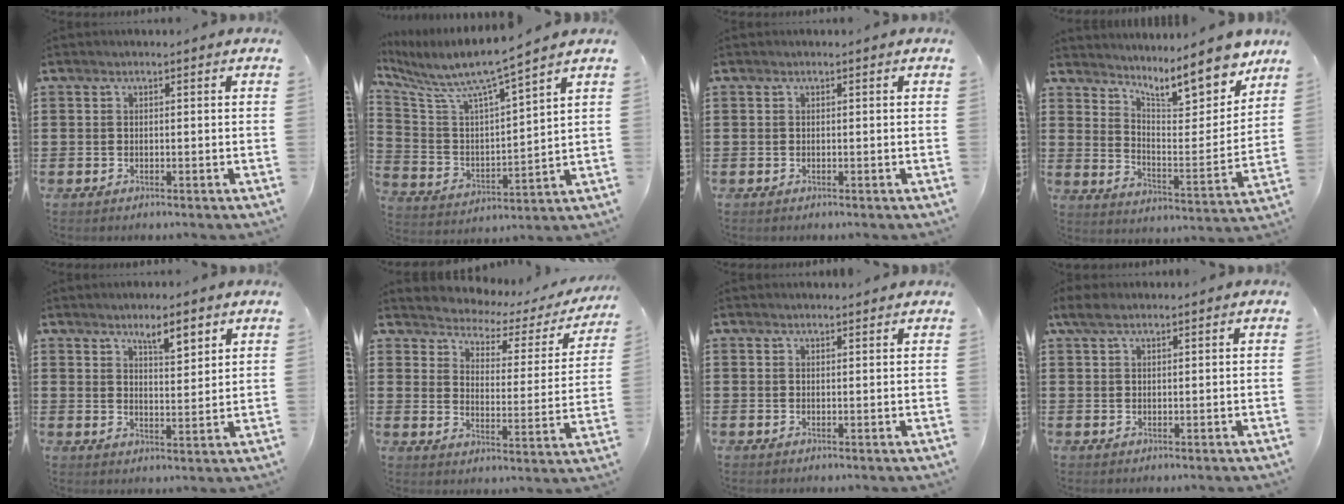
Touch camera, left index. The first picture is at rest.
{"total": 7.0, "force": [6.1, 0.3, 3.5], "torque": [-0.098, -0.046, 0.095]}
{"total": 0.0}
{"total": 10.8, "force": [9.1, 2.4, 5.3], "torque": [-0.083, -0.061, 0.154]}
{"total": 4.9, "force": [3.7, 1.3, 3.0], "torque": [-0.043, -0.012, 0.060]}
{"total": 2.6, "force": [2.3, 1.1, 0.4], "torque": [-0.030, -0.021, 0.028]}
{"total": 1.0, "force": [1.0, 0.0, 0.2], "torque": [-0.005, -0.001, 0.020]}
{"total": 2.5, "force": [1.5, 0.8, 1.8], "torque": [-0.038, 0.004, 0.027]}